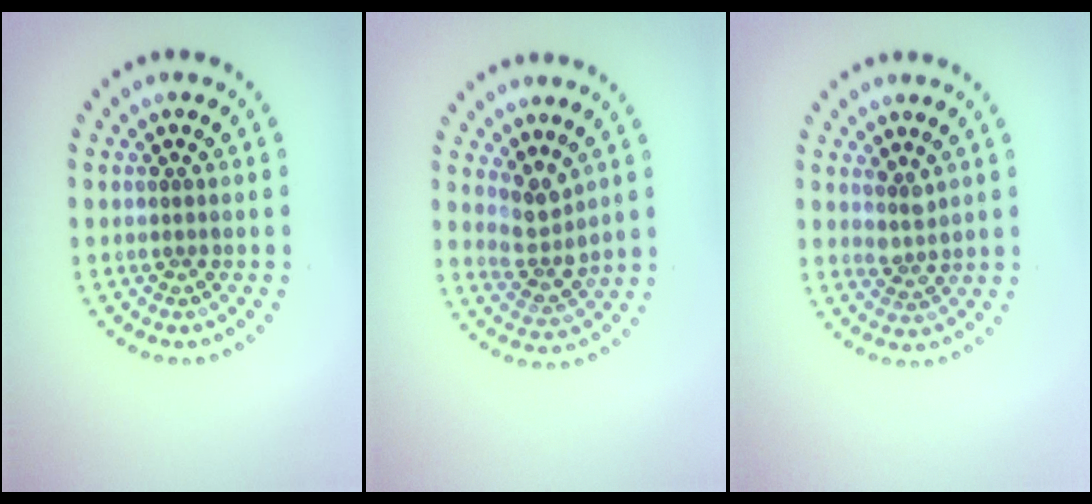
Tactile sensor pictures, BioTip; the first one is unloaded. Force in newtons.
{"total": 2.9, "press": 2.3, "slide": 1.8}
{"total": 1.8, "press": 1.3, "slide": 1.2}